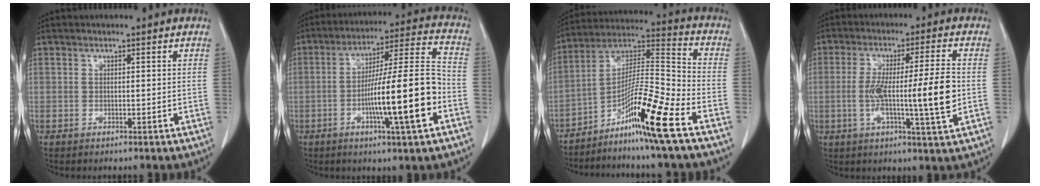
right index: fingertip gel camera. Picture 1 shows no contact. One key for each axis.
{"total": 15.6, "fx": -4.9, "fy": 0.3, "fz": 14.8, "tx": -0.244, "ty": 0.007, "tz": -0.080}
{"total": 14.7, "fx": -8.7, "fy": -1.3, "fz": 11.8, "tx": -0.221, "ty": -0.008, "tz": -0.156}
{"total": 12.1, "fx": -1.5, "fy": 0.0, "fz": 12.0, "tx": -0.203, "ty": 0.000, "tz": -0.027}